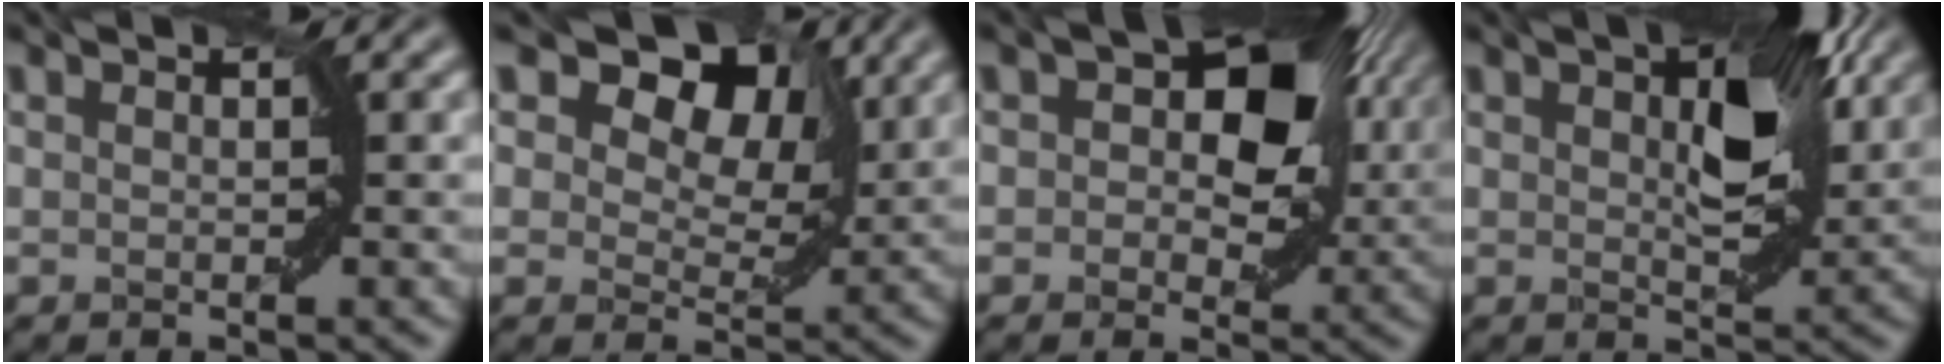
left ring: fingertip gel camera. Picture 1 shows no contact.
{"total": 9.4, "force": [5.3, 5.5, 5.5], "torque": [-0.084, 0.013, 0.070]}
{"total": 8.6, "force": [2.5, 5.4, 6.2], "torque": [-0.069, 0.007, 0.027]}
{"total": 6.8, "force": [2.0, 3.0, 5.7], "torque": [-0.085, 0.005, 0.034]}